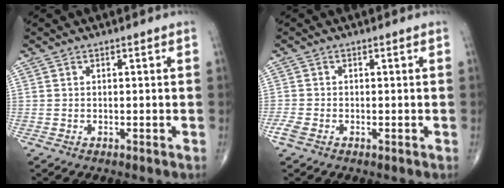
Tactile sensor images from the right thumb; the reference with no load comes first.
{"total": 2.1, "force": [-1.1, 1.2, 1.3], "torque": [-0.040, -0.002, -0.026]}